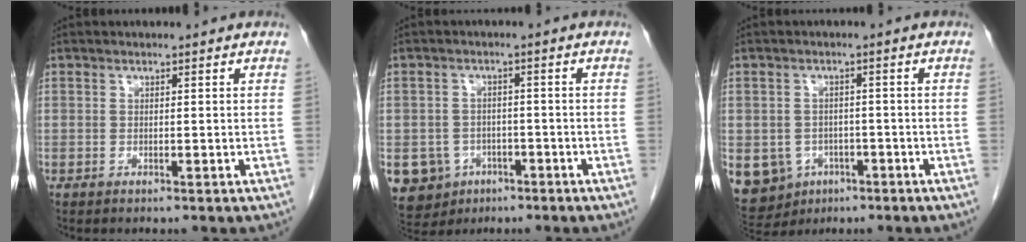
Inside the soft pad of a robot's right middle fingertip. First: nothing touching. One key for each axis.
{"total": 7.6, "fx": -3.4, "fy": 6.6, "fz": 1.4, "tx": -0.038, "ty": 0.008, "tz": -0.043}
{"total": 11.9, "fx": -4.7, "fy": 10.2, "fz": 3.8, "tx": -0.111, "ty": 0.007, "tz": -0.057}